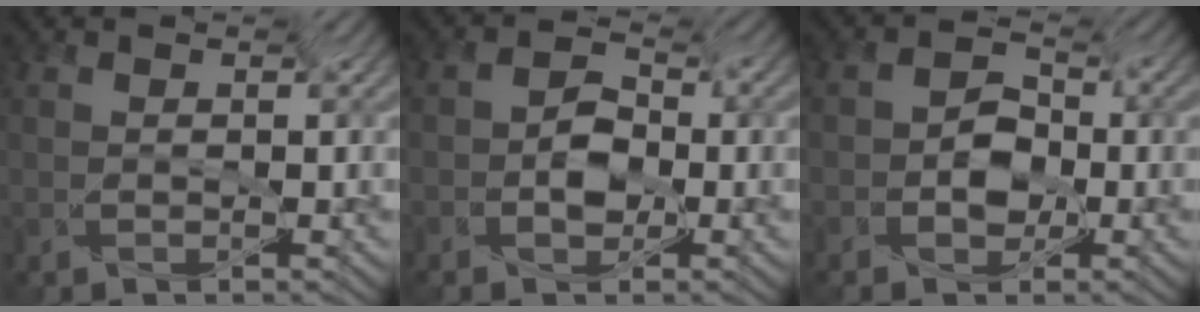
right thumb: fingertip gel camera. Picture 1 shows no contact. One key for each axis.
{"total": 3.4, "fx": -3.2, "fy": 1.1, "fz": 0.7, "tx": -0.016, "ty": 0.001, "tz": -0.061}
{"total": 3.8, "fx": -3.3, "fy": 1.7, "fz": 0.9, "tx": -0.015, "ty": 0.003, "tz": -0.066}